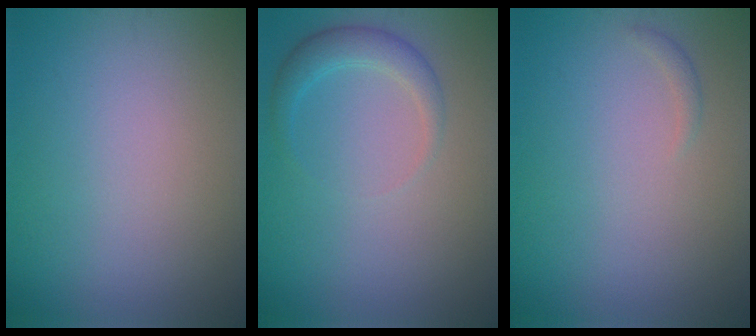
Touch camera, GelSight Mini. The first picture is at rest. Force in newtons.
{"total": 2.2, "press": 2.2, "slide": 0.2}
{"total": 0.6, "press": 0.6, "slide": 0.0}